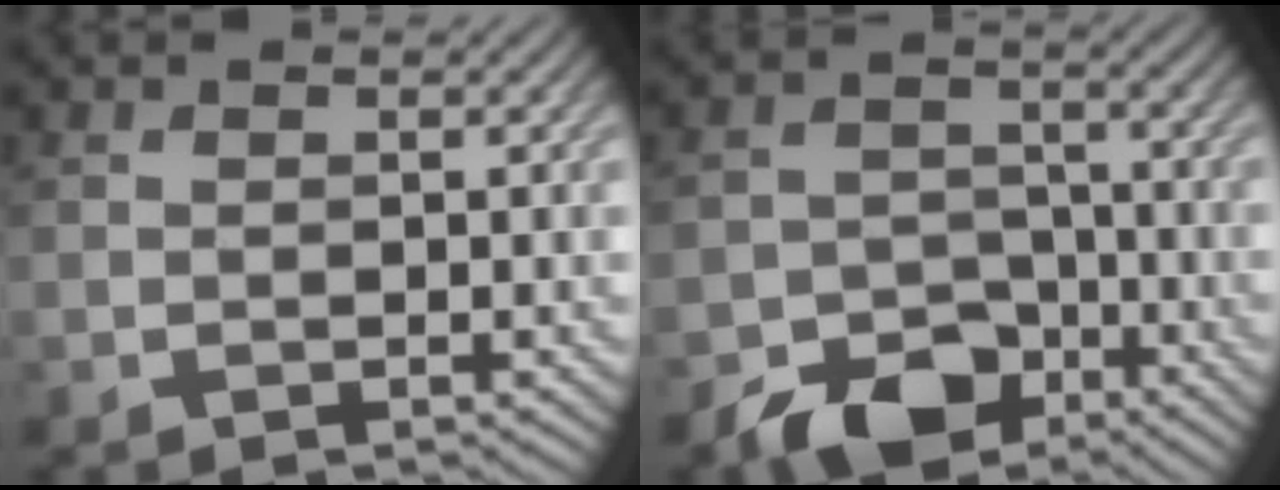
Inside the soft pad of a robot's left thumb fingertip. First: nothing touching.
{"total": 7.5, "force": [-5.1, 4.5, 3.2], "torque": [-0.055, -0.005, -0.098]}